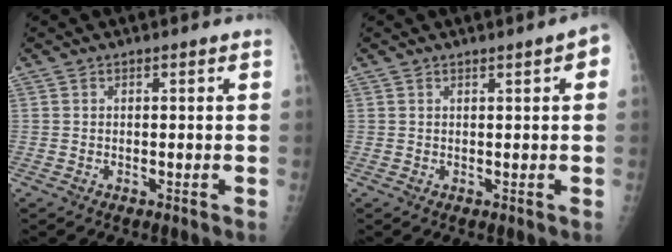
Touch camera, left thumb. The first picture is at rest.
{"total": 2.7, "force": [1.1, 0.6, 2.4], "torque": [-0.024, 0.002, 0.011]}